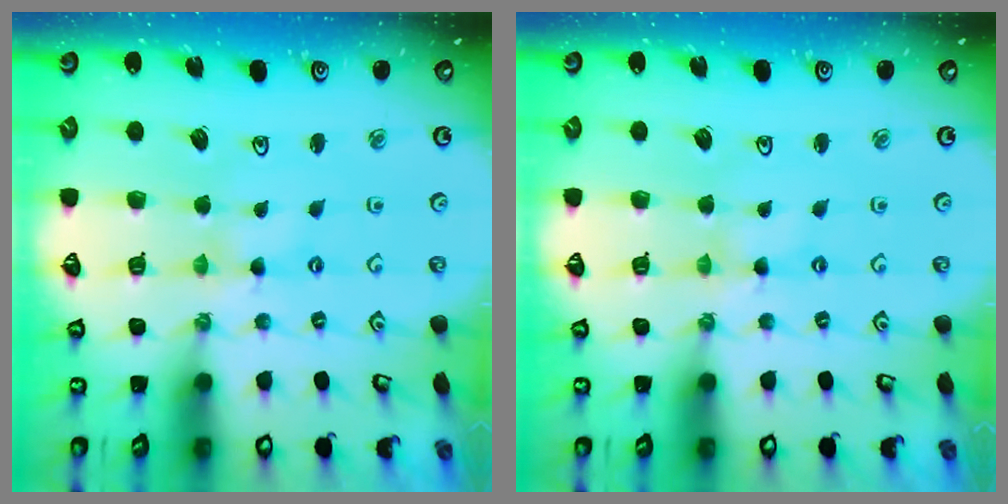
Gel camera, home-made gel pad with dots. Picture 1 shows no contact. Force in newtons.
{"total": 0.0}